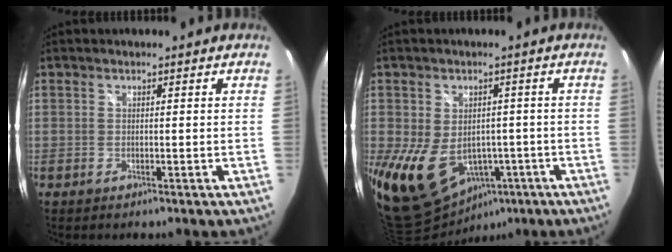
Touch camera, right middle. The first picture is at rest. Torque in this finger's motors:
{"motor_torque": [1.42, -0.72, 1.05, 0.21]}